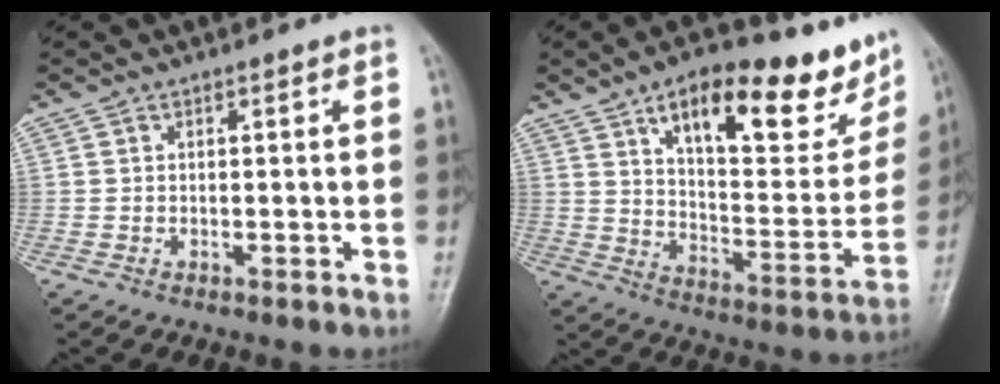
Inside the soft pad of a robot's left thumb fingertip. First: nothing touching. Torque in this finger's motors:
{"motor_torque": [1.26, 0.96, 1.60, -1.17, 0.17]}